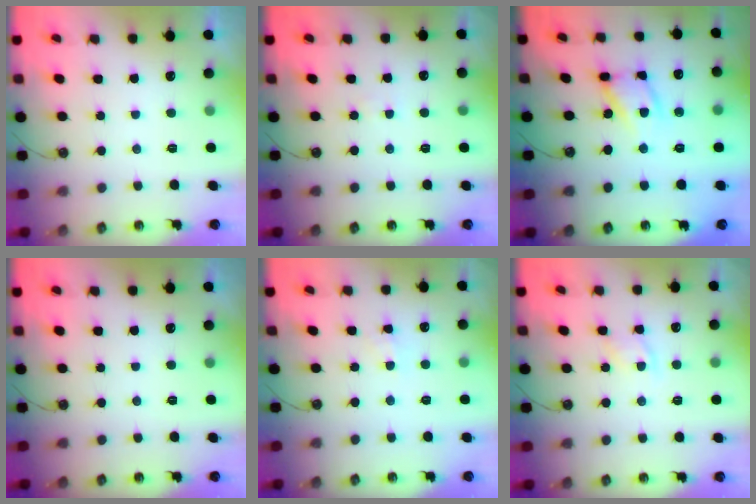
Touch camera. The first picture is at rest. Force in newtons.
{"total": 0.9, "press": 0.9, "slide": 0.1}
{"total": 13.4, "press": 13.4, "slide": 1.0}
{"total": 0.0}
{"total": 2.8, "press": 2.8, "slide": 0.5}
{"total": 6.5, "press": 6.5, "slide": 0.8}